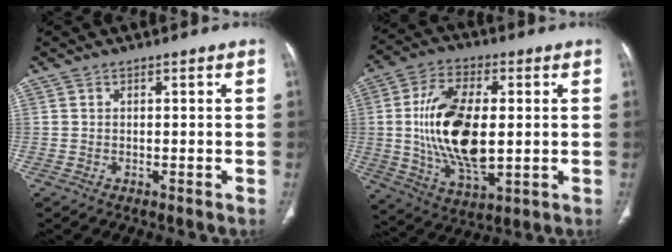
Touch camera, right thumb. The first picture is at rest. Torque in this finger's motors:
{"motor_torque": [2.36, 2.65, 1.99, -0.39, 0.27]}